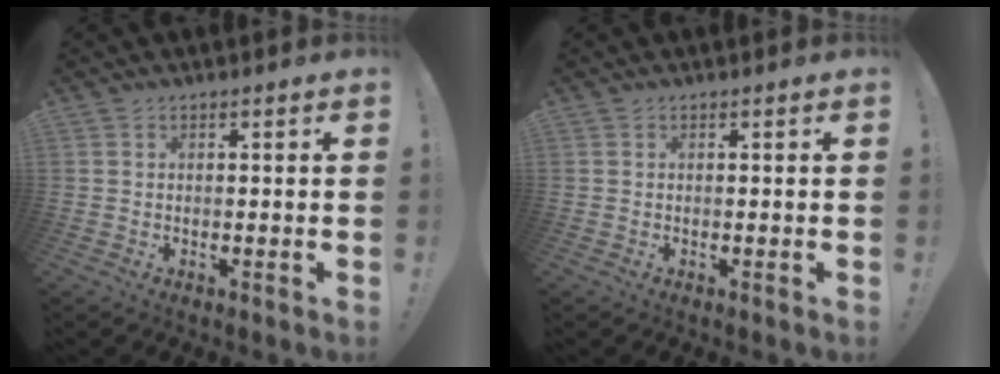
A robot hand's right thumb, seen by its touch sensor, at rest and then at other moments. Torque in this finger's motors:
{"motor_torque": [-0.01, -0.01, 0.02, -0.01, 0.00]}